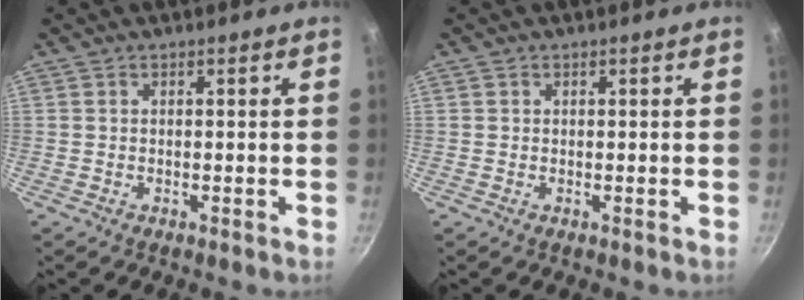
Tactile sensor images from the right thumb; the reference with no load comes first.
{"total": 0.0}